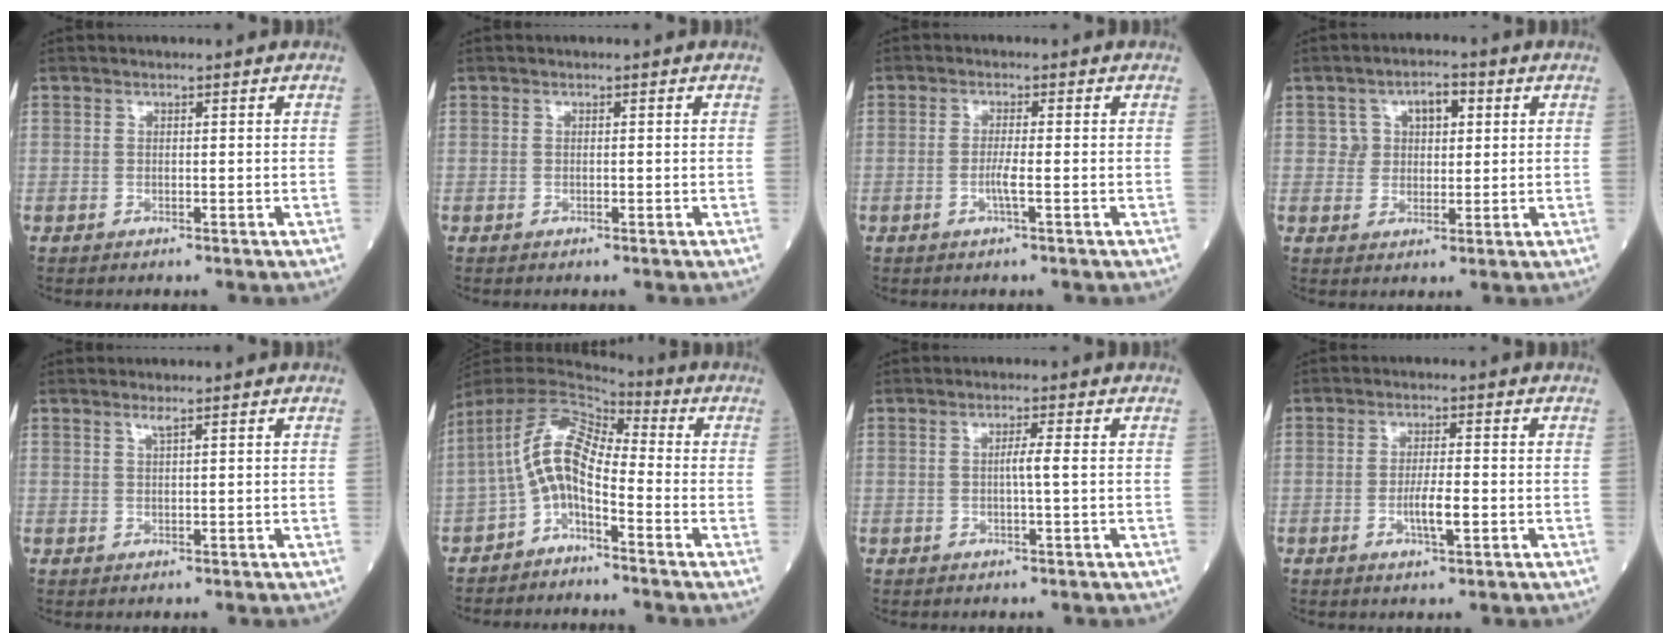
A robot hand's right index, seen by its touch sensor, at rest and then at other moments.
{"total": 0.0}
{"total": 2.4, "force": [-0.8, -0.1, 2.2], "torque": [-0.044, -0.003, -0.018]}
{"total": 5.4, "force": [2.0, 3.5, 3.5], "torque": [-0.047, 0.014, 0.033]}
{"total": 1.0, "force": [0.7, -0.2, 0.7], "torque": [-0.018, -0.002, 0.016]}
{"total": 9.2, "force": [-2.8, 3.7, 8.0], "torque": [-0.162, 0.031, -0.056]}
{"total": 2.0, "force": [-0.1, -0.4, 2.0], "torque": [-0.036, 0.000, -0.003]}
{"total": 4.0, "force": [-1.2, 0.6, 3.8], "torque": [-0.067, -0.002, -0.021]}